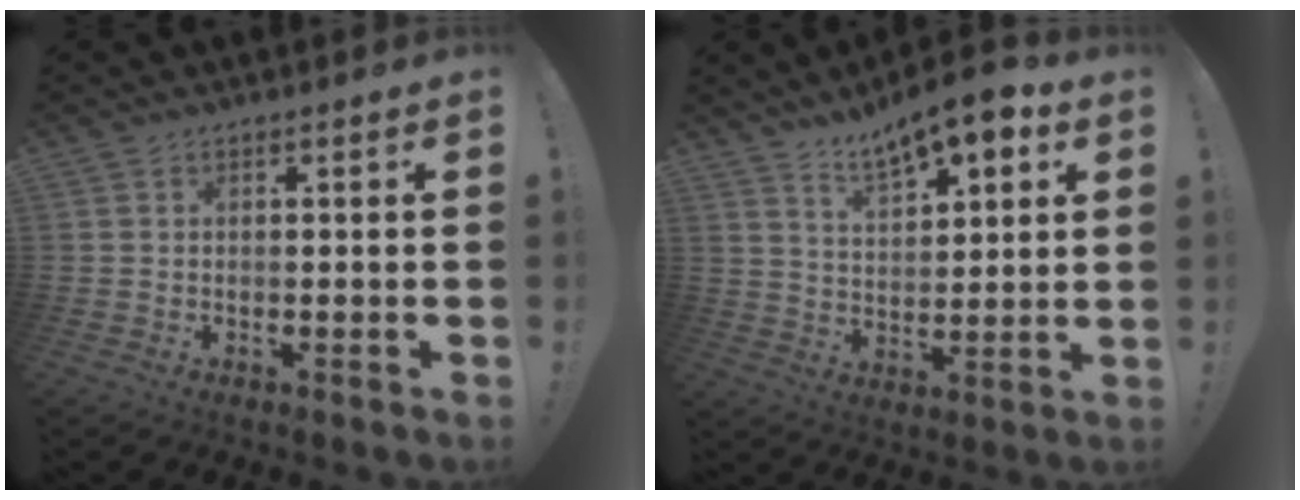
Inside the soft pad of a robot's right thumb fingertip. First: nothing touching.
{"total": 11.6, "force": [8.7, 3.9, 6.6], "torque": [-0.104, -0.057, 0.151]}